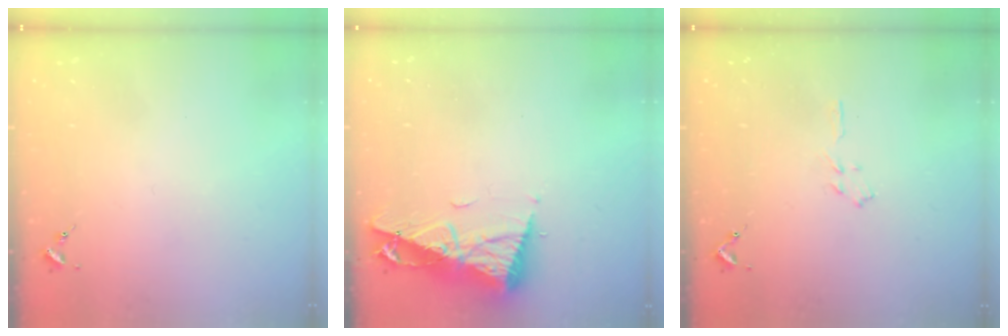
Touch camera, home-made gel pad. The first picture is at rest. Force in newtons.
{"total": 10.7, "press": 10.6, "slide": 1.4}
{"total": 3.4, "press": 3.4, "slide": 0.4}